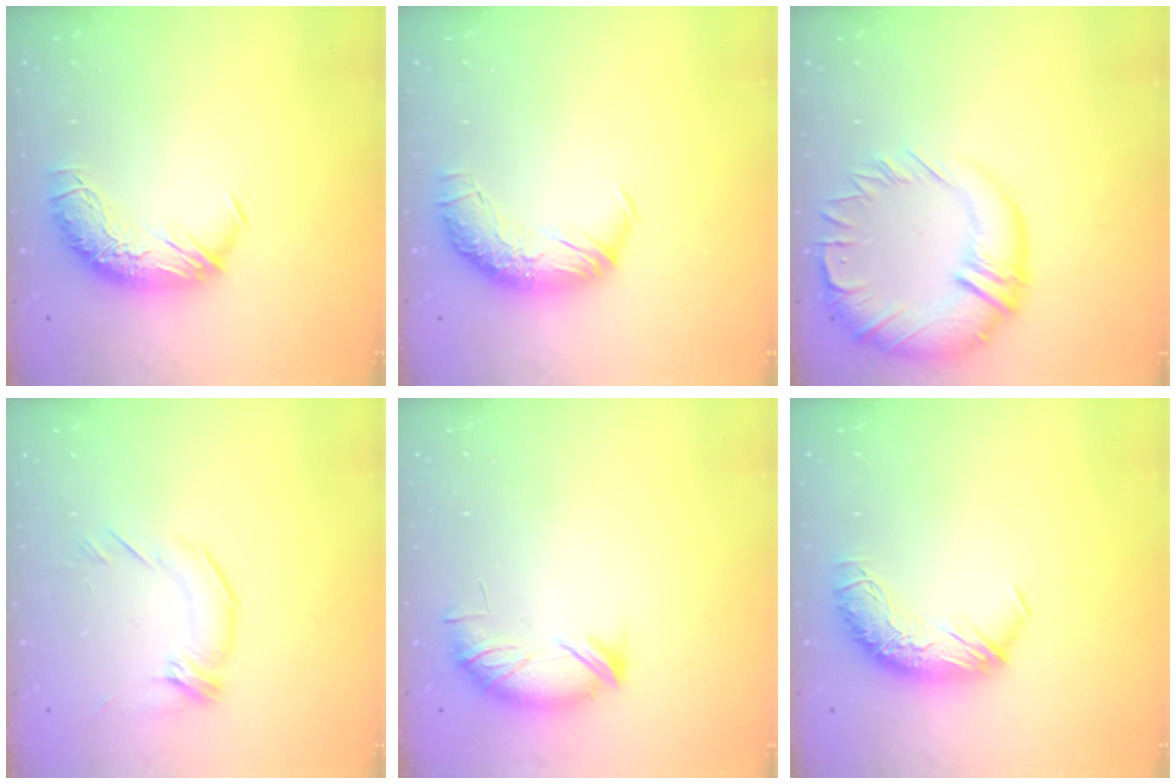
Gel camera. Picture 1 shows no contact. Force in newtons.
{"total": 2.4, "press": 1.0, "slide": 2.2}
{"total": 6.0, "press": 4.8, "slide": 3.6}
{"total": 2.2, "press": 1.1, "slide": 1.9}
{"total": 6.1, "press": 6.1, "slide": 0.8}
{"total": 0.0}